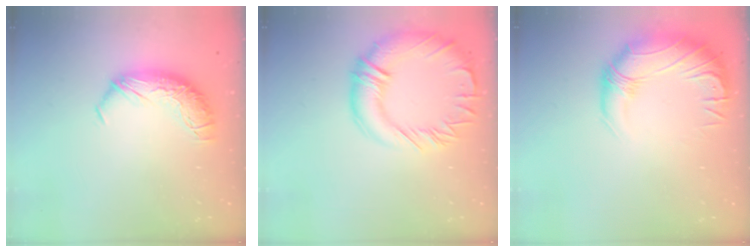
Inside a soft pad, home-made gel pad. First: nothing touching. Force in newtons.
{"total": 8.0, "press": 7.7, "slide": 2.3}
{"total": 2.9, "press": 0.4, "slide": 2.9}